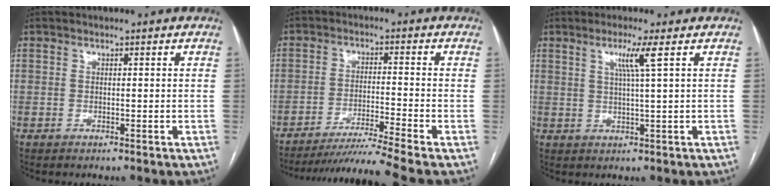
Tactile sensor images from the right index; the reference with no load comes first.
{"total": 10.2, "force": [-8.8, -3.5, 4.0], "torque": [-0.057, -0.023, -0.149]}
{"total": 4.0, "force": [1.7, -1.0, 3.4], "torque": [-0.068, -0.003, 0.033]}